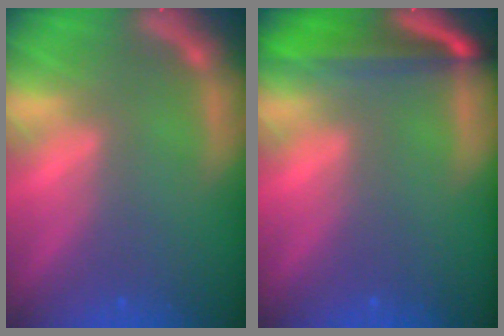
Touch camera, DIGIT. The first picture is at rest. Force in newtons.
{"total": 6.0}